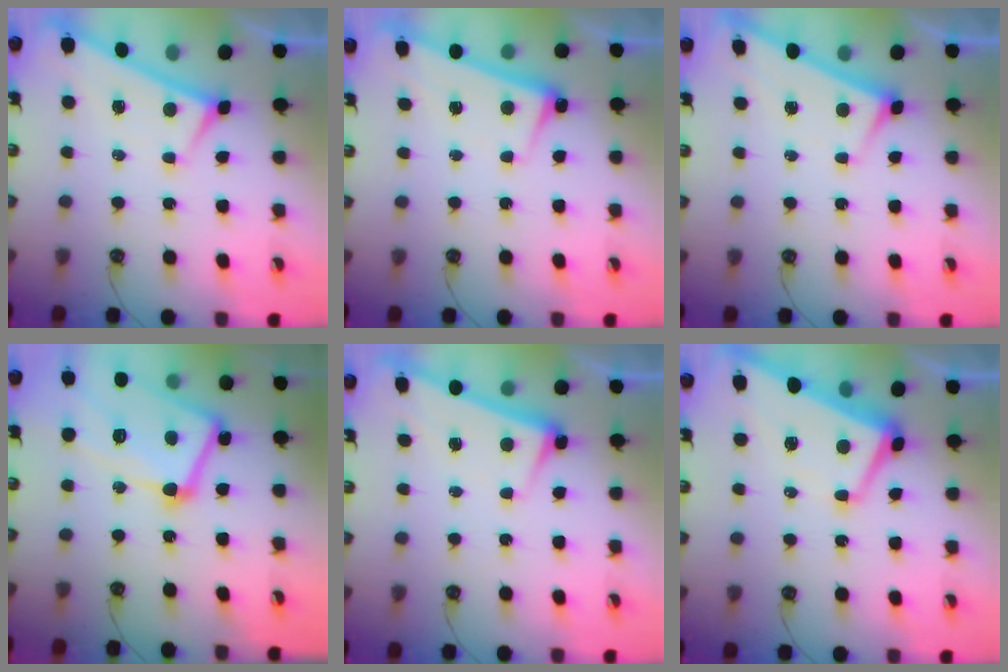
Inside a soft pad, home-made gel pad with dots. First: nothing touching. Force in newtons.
{"total": 2.7, "press": 2.5, "slide": 0.9}
{"total": 3.0, "press": 3.0, "slide": 0.2}
{"total": 15.9, "press": 15.8, "slide": 2.1}
{"total": 2.7, "press": 2.6, "slide": 0.7}
{"total": 1.4, "press": 0.9, "slide": 1.0}